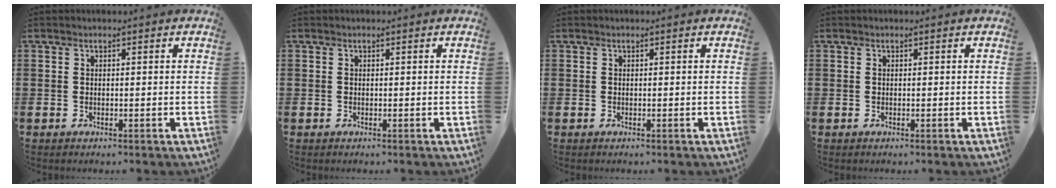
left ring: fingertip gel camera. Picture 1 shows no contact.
{"total": 0.0}
{"total": 0.0}
{"total": 0.0}